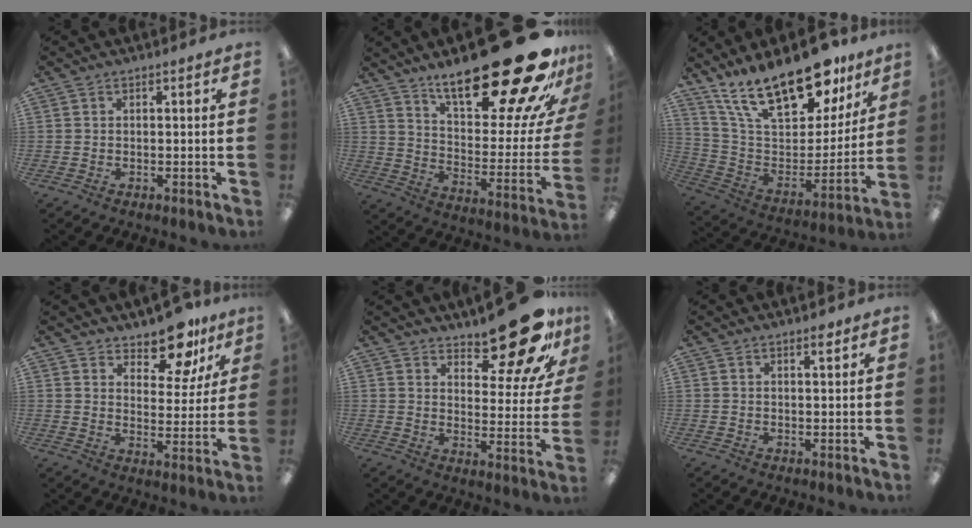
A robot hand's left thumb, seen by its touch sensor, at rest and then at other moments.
{"total": 32.0, "force": [21.2, 10.3, 21.6], "torque": [-0.261, -0.159, 0.351]}
{"total": 24.7, "force": [17.9, 10.0, 13.8], "torque": [-0.231, -0.114, 0.310]}
{"total": 11.9, "force": [9.8, 4.9, 4.6], "torque": [-0.062, -0.067, 0.178]}
{"total": 18.1, "force": [14.3, 6.2, 9.4], "torque": [-0.117, -0.108, 0.237]}
{"total": 2.1, "force": [1.8, 0.5, 1.0], "torque": [-0.006, -0.008, 0.029]}